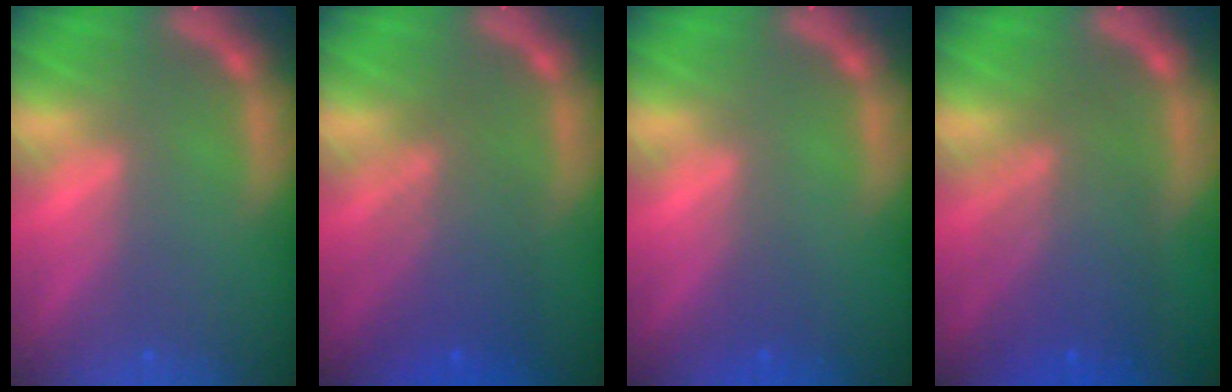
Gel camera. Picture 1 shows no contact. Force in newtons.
{"total": 5.6}
{"total": 0.9}
{"total": 7.0}